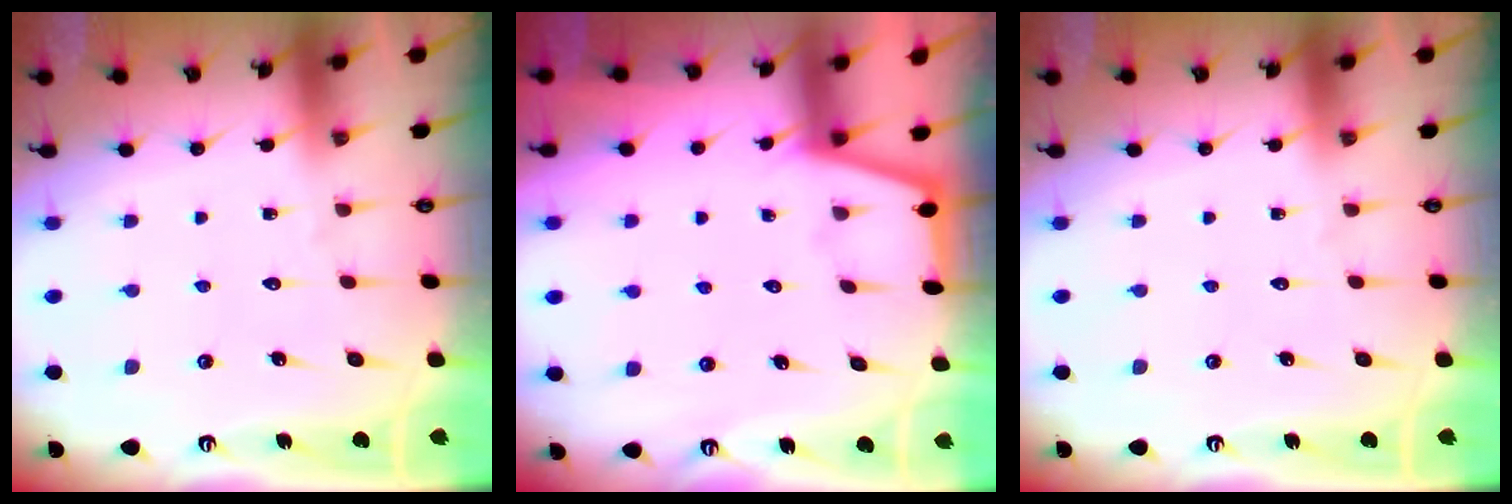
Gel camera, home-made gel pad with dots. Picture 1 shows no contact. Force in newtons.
{"total": 1.2, "press": 1.1, "slide": 0.3}
{"total": 0.0}